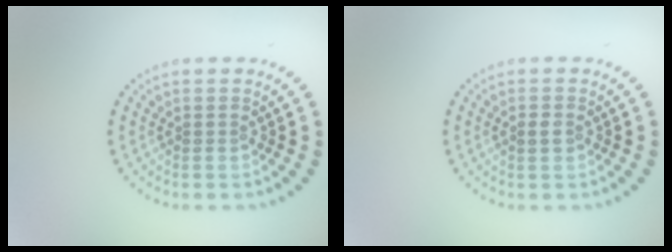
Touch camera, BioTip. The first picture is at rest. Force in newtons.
{"total": 1.0, "press": 1.0, "slide": 0.1}